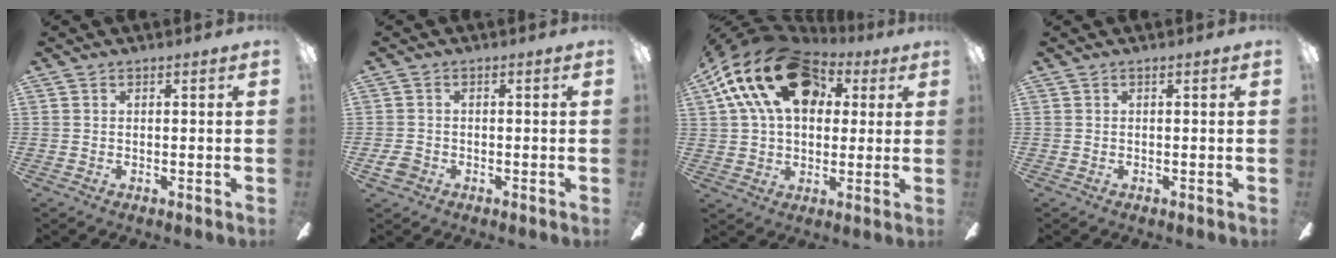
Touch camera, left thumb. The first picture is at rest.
{"total": 3.1, "force": [-1.4, 2.4, 1.5], "torque": [-0.036, 0.005, -0.028]}
{"total": 21.4, "force": [8.8, 13.7, 13.9], "torque": [-0.258, -0.018, 0.153]}
{"total": 0.0}